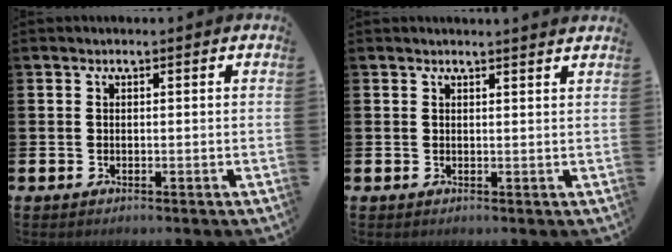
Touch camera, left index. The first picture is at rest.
{"total": 1.1, "force": [1.1, -0.2, 0.0], "torque": [0.010, -0.009, 0.019]}